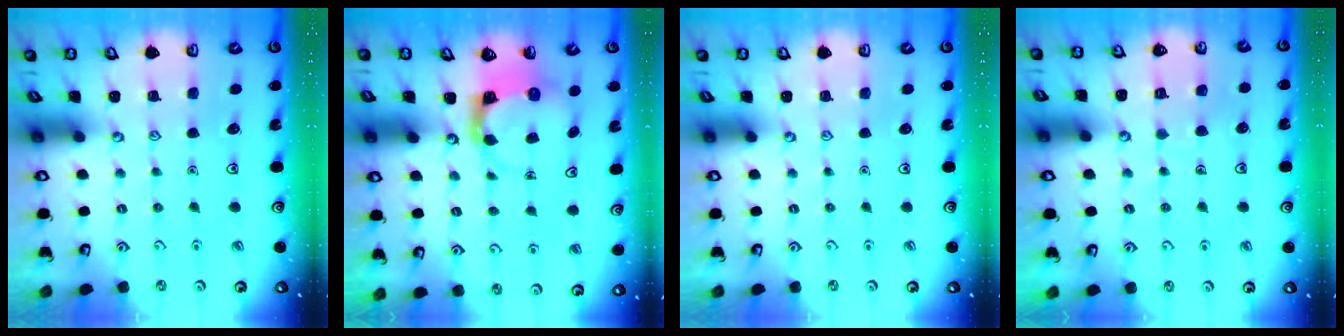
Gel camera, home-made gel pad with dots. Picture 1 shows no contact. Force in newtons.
{"total": 3.7, "press": 3.7, "slide": 0.4}
{"total": 0.0}
{"total": 5.1, "press": 5.1, "slide": 0.4}